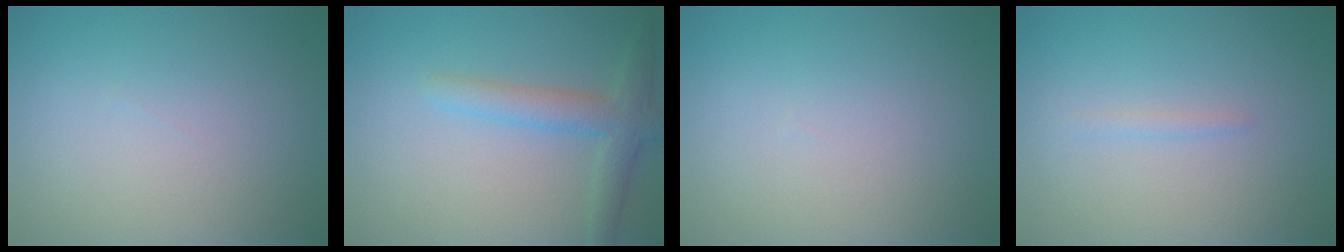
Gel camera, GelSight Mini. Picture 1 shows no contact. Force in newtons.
{"total": 3.4, "press": 3.4, "slide": 0.3}
{"total": 0.0}
{"total": 0.8, "press": 0.7, "slide": 0.1}